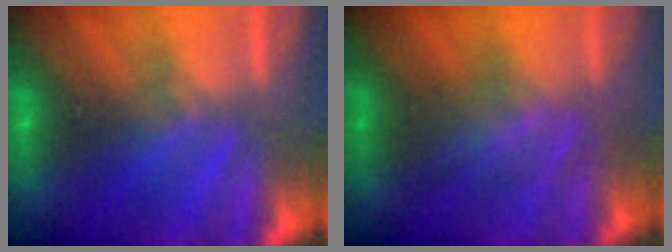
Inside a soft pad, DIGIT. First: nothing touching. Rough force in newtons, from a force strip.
{"total": 3.2}